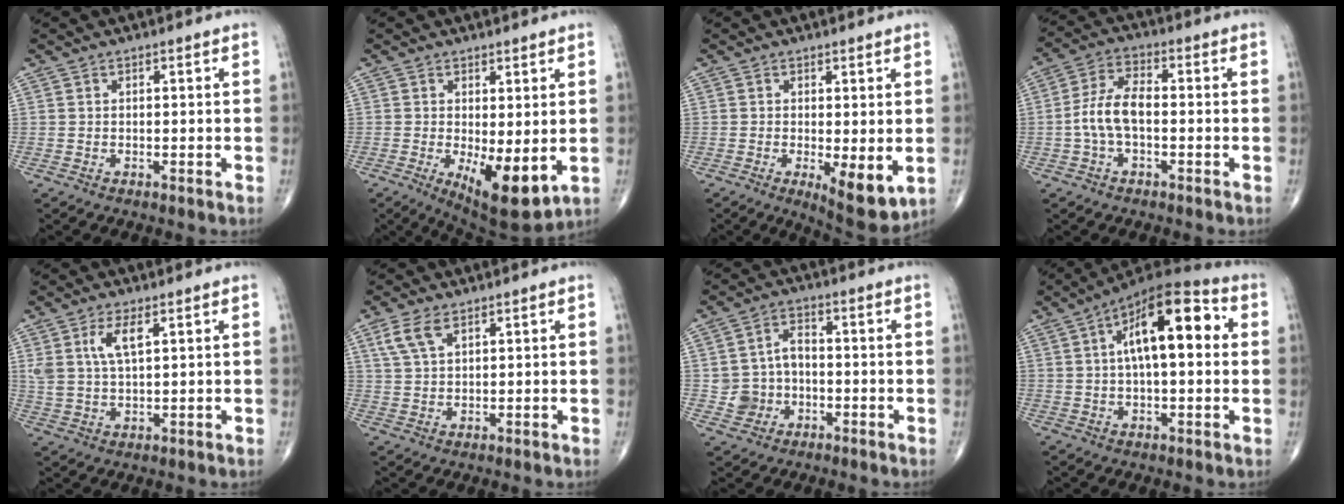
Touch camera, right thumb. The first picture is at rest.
{"total": 10.2, "force": [-1.7, 3.8, 9.3], "torque": [-0.137, -0.028, -0.014]}
{"total": 6.4, "force": [-1.1, 2.3, 5.9], "torque": [-0.086, -0.020, -0.011]}
{"total": 7.7, "force": [-1.2, 3.8, 6.6], "torque": [-0.142, 0.027, -0.029]}
{"total": 5.9, "force": [2.5, 2.2, 4.8], "torque": [-0.100, -0.006, 0.057]}
{"total": 5.0, "force": [2.7, 2.4, 3.5], "torque": [-0.077, 0.002, 0.061]}
{"total": 6.6, "force": [-1.6, 5.9, 2.6], "torque": [-0.024, 0.026, -0.029]}
{"total": 16.8, "force": [3.5, 7.0, 14.8], "torque": [-0.215, 0.030, 0.044]}